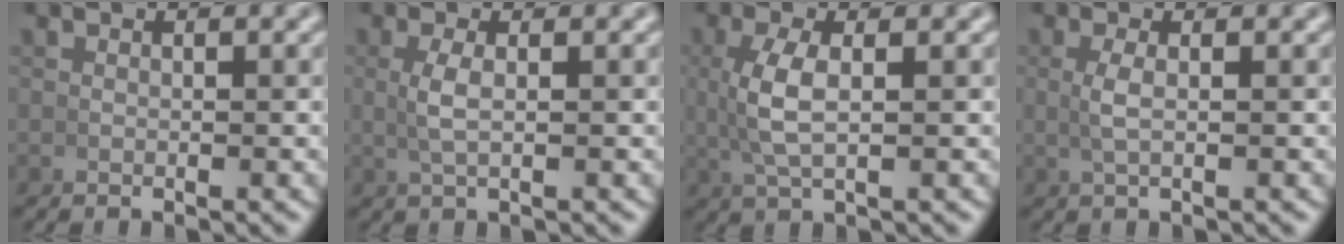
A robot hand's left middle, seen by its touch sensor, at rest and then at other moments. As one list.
[{"total": 1.8, "force": [0.3, 0.1, 1.8], "torque": [-0.041, 0.003, 0.011]}, {"total": 3.5, "force": [0.4, 1.0, 3.3], "torque": [-0.076, 0.003, 0.014]}, {"total": 1.5, "force": [0.2, 0.0, 1.5], "torque": [-0.036, 0.002, 0.009]}]